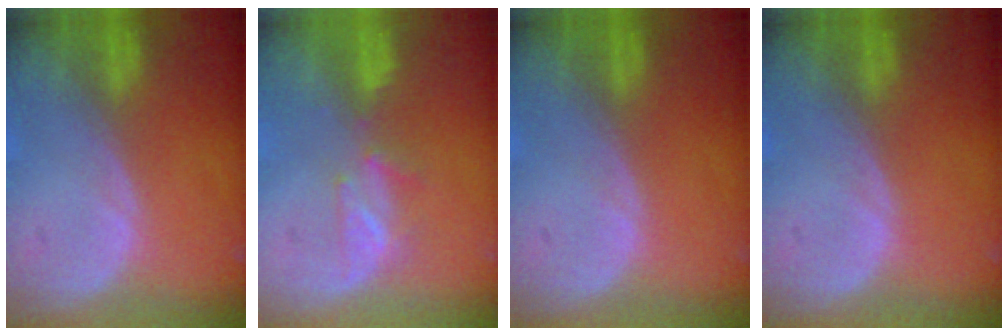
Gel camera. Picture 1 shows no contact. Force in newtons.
{"total": 3.0, "press": 2.9, "slide": 0.8}
{"total": 0.0}
{"total": 0.0}